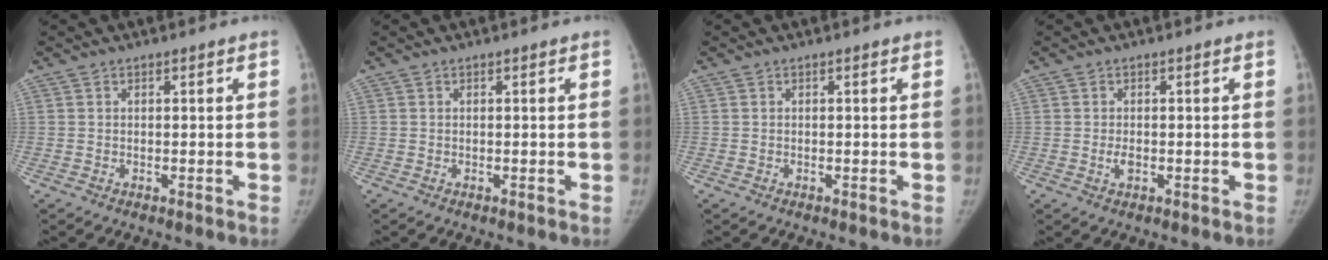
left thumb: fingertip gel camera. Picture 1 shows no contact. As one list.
[{"total": 0.0}, {"total": 0.0}, {"total": 1.6, "force": [-0.3, 0.9, 1.3], "torque": [-0.021, -0.001, -0.005]}]